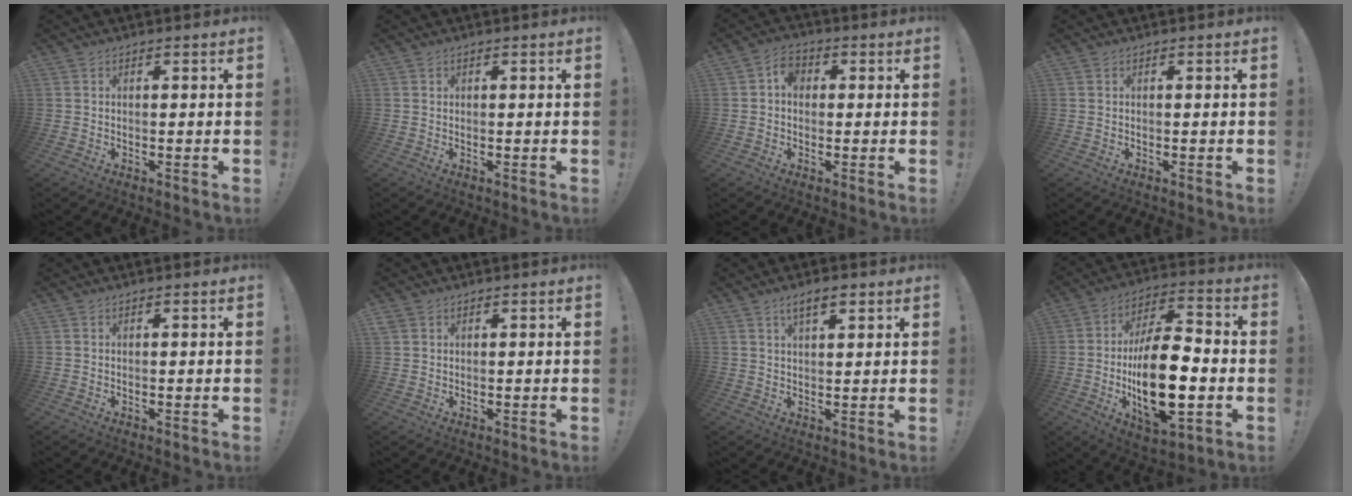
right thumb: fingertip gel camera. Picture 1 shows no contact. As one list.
[{"total": 0.5, "force": [0.3, 0.4, 0.0], "torque": [0.008, -0.002, 0.004]}, {"total": 4.9, "force": [0.3, 3.9, 2.9], "torque": [-0.042, 0.007, 0.005]}, {"total": 0.0}, {"total": 0.0}, {"total": 1.6, "force": [1.1, 1.1, 0.5], "torque": [-0.002, -0.004, 0.020]}, {"total": 5.2, "force": [3.2, 1.9, 3.7], "torque": [-0.057, -0.010, 0.054]}, {"total": 23.2, "force": [-3.9, 11.1, 20.0], "torque": [-0.344, 0.011, -0.059]}]